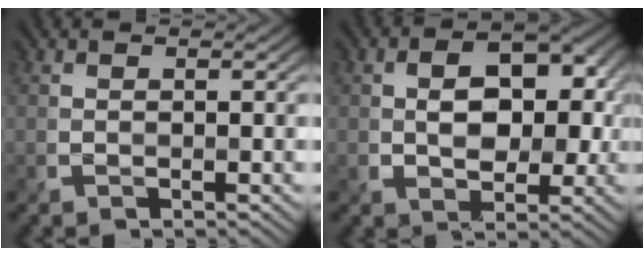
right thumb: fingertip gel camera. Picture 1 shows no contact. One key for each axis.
{"total": 7.3, "fx": 0.4, "fy": 4.9, "fz": 5.4, "tx": -0.074, "ty": 0.004, "tz": -0.001}